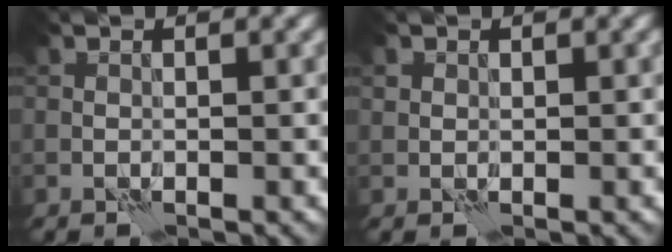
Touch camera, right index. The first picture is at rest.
{"total": 0.8, "force": [0.3, 0.7, 0.0], "torque": [0.001, 0.000, 0.007]}